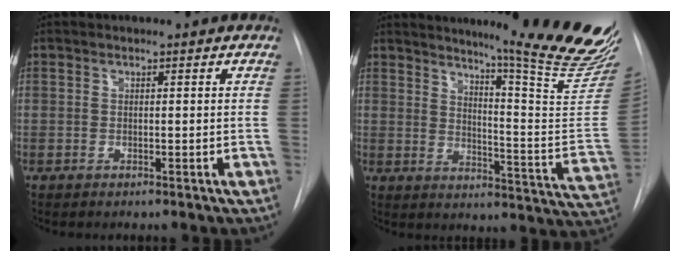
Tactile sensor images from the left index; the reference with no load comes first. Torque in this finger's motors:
{"motor_torque": [0.46, -1.65, 0.00, 0.00]}